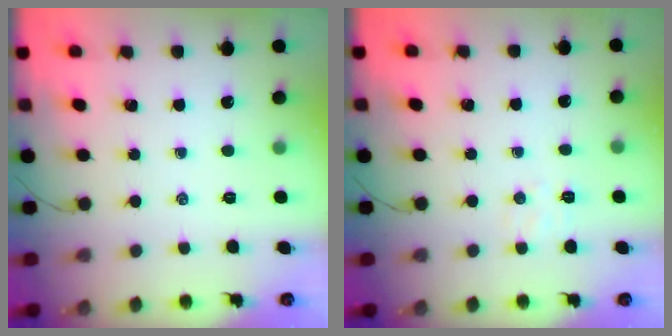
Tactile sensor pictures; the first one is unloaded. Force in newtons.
{"total": 4.1, "press": 4.0, "slide": 0.8}